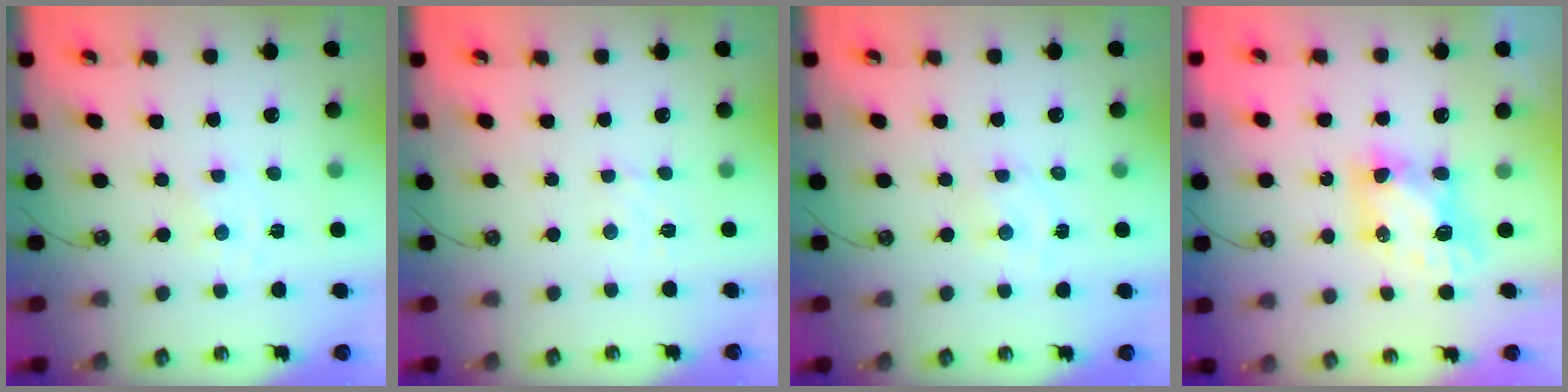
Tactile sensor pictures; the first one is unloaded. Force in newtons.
{"total": 2.5, "press": 2.4, "slide": 0.5}
{"total": 2.3, "press": 2.3, "slide": 0.3}
{"total": 6.8, "press": 6.8, "slide": 0.3}